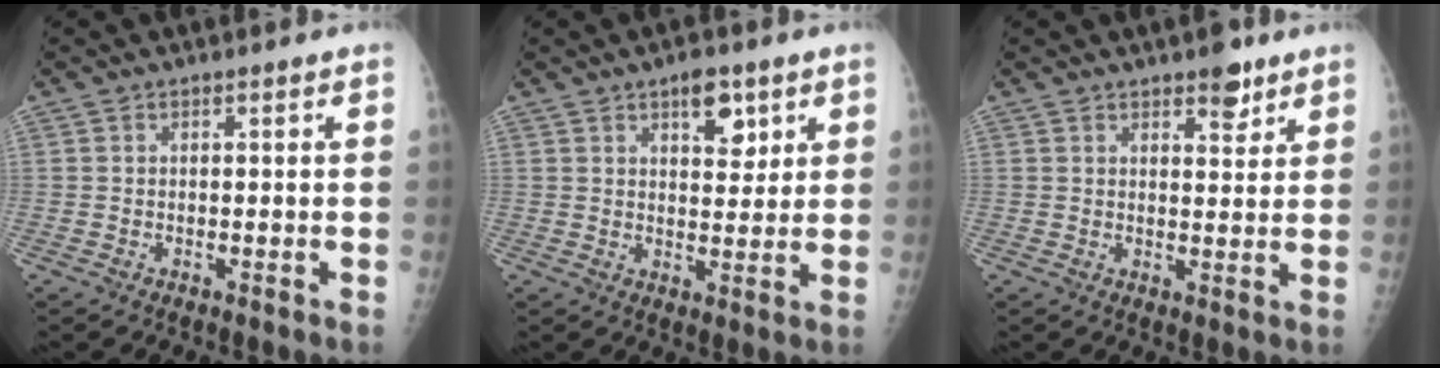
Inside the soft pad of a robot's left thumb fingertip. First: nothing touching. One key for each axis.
{"total": 6.2, "fx": 3.2, "fy": 3.2, "fz": 4.2, "tx": -0.035, "ty": -0.017, "tz": 0.045}
{"total": 4.8, "fx": 3.2, "fy": 2.1, "fz": 2.8, "tx": -0.019, "ty": -0.017, "tz": 0.043}